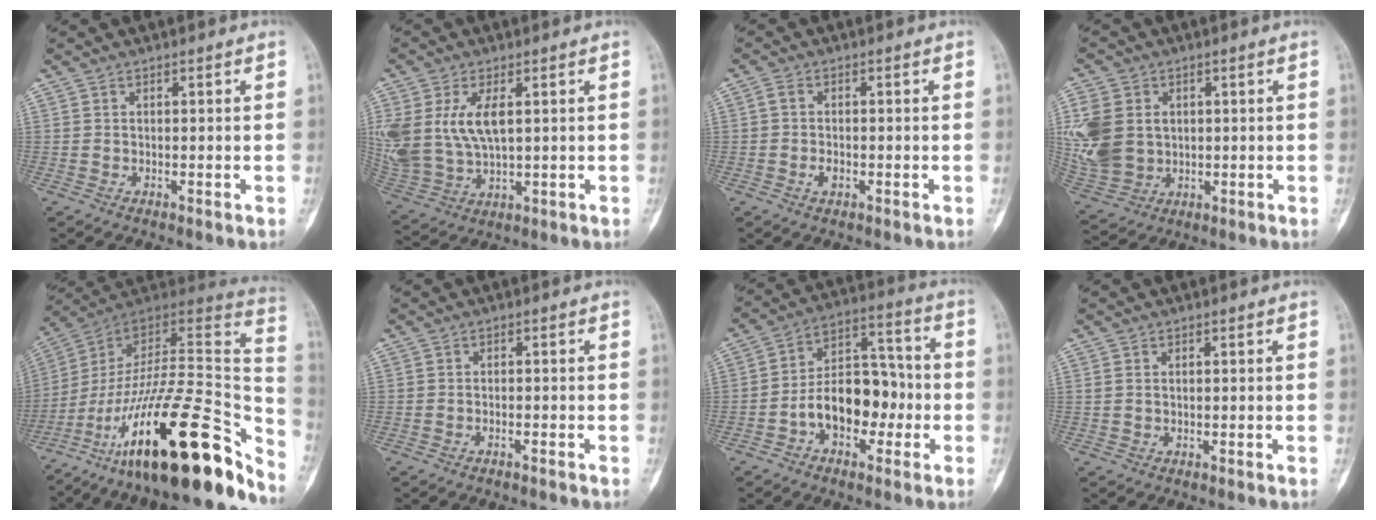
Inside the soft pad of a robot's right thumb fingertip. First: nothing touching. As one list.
[{"total": 15.0, "force": [3.3, 8.4, 12.0], "torque": [-0.275, -0.010, 0.076]}, {"total": 2.8, "force": [-0.8, 1.8, 2.0], "torque": [-0.038, 0.010, -0.016]}, {"total": 13.5, "force": [1.6, 10.5, 8.3], "torque": [-0.185, -0.005, 0.046]}, {"total": 34.5, "force": [-20.5, 10.8, 25.6], "torque": [-0.329, 0.073, -0.321]}, {"total": 1.0, "force": [-0.8, 0.2, 0.5], "torque": [-0.017, 0.009, -0.009]}, {"total": 13.2, "force": [-3.6, 8.5, 9.4], "torque": [-0.120, 0.055, -0.067]}, {"total": 0.7, "force": [0.2, 0.4, 0.5], "torque": [-0.018, 0.005, 0.006]}]